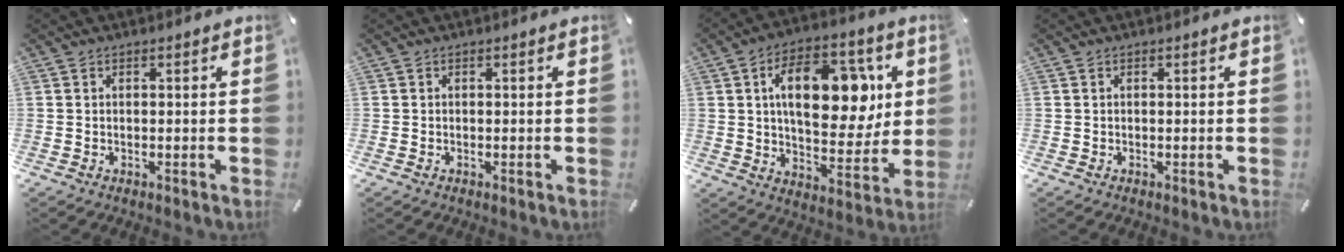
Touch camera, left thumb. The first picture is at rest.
{"total": 0.0}
{"total": 19.5, "force": [5.3, 11.3, 15.0], "torque": [-0.211, -0.002, 0.087]}
{"total": 0.0}